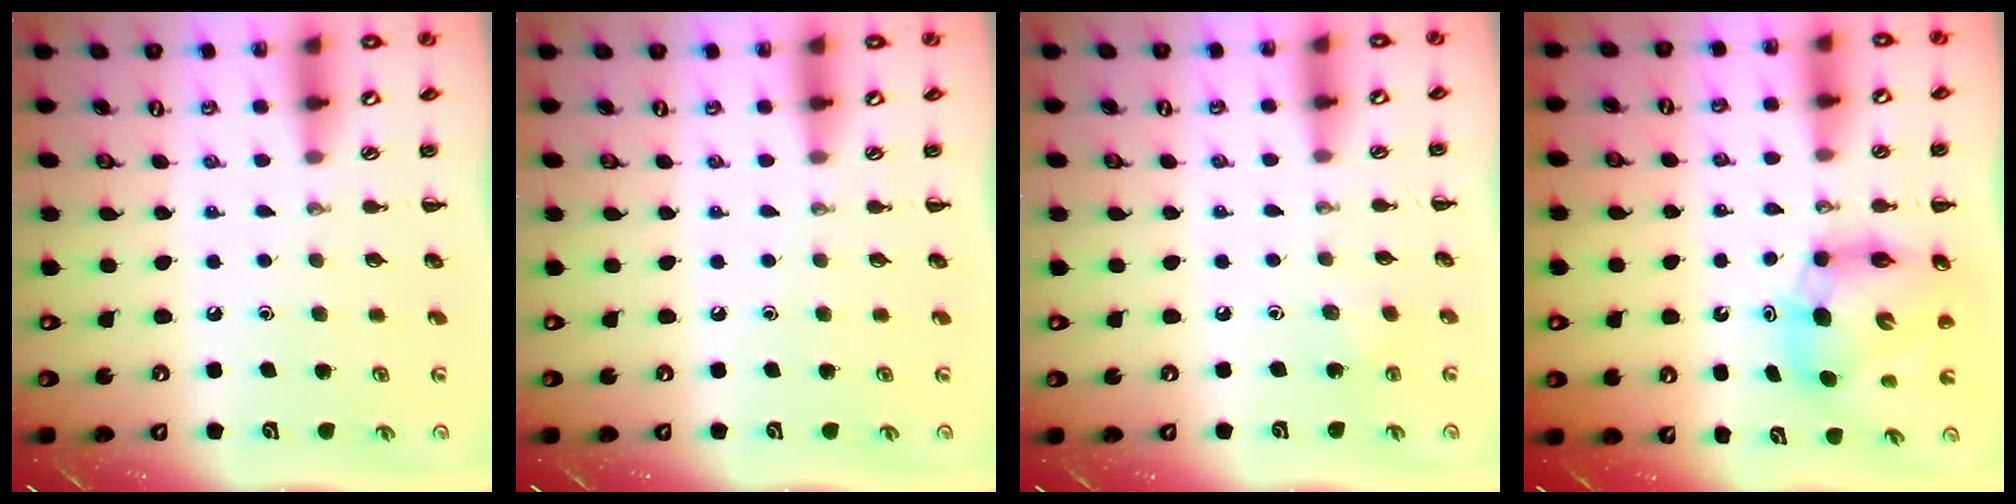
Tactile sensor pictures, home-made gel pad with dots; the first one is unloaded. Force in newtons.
{"total": 0.0}
{"total": 2.2, "press": 2.0, "slide": 0.8}
{"total": 9.4, "press": 9.0, "slide": 2.7}